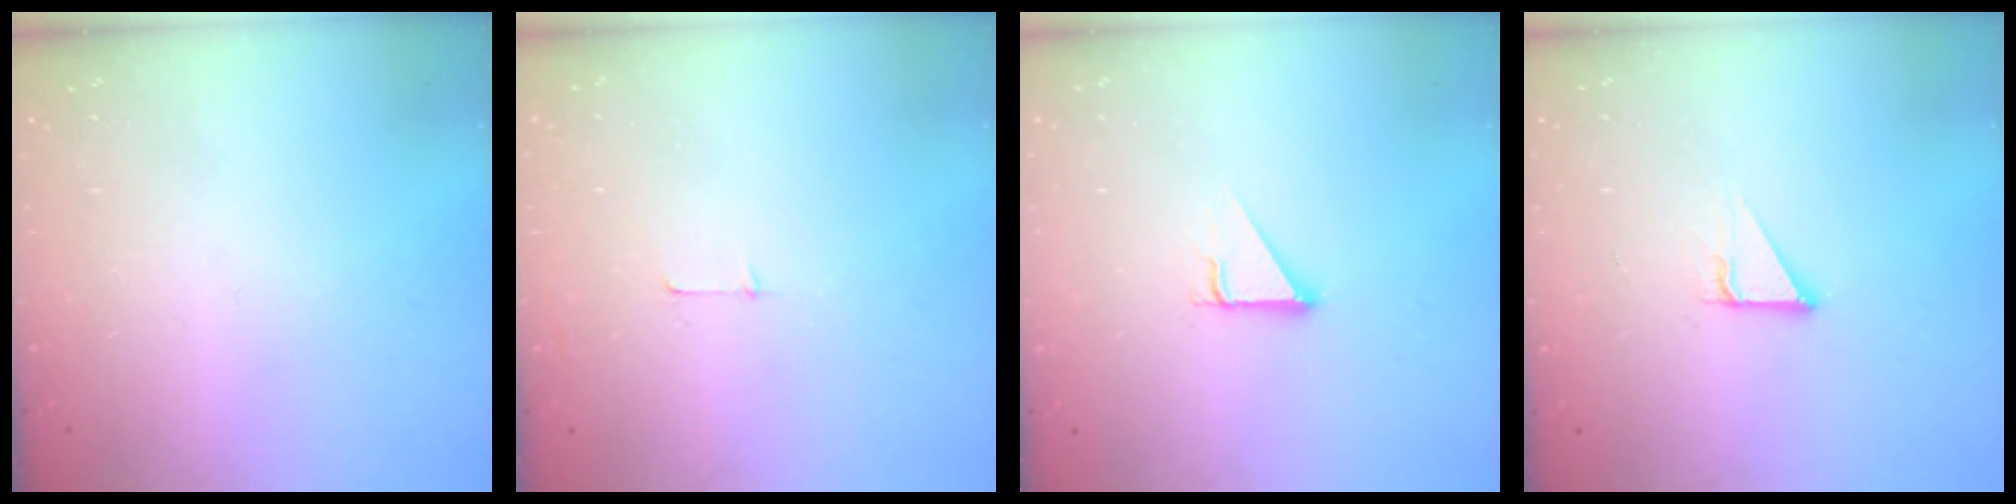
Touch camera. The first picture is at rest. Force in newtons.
{"total": 3.7, "press": 3.7, "slide": 0.3}
{"total": 2.7, "press": 2.7, "slide": 0.3}
{"total": 2.9, "press": 2.9, "slide": 0.1}